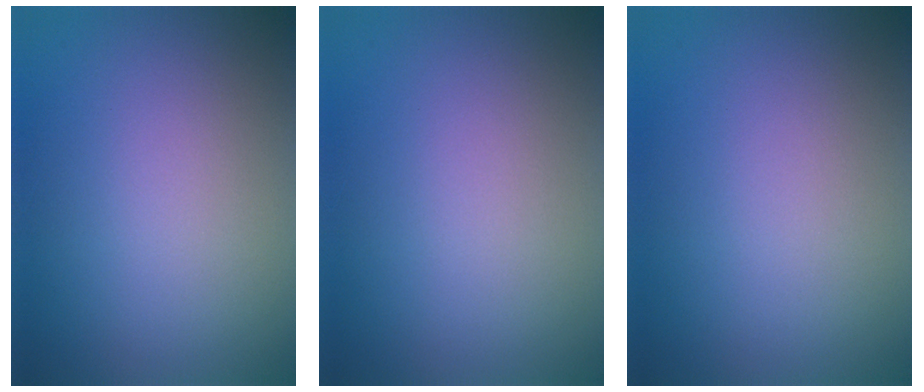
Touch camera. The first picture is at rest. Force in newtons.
{"total": 0.0}
{"total": 0.0}